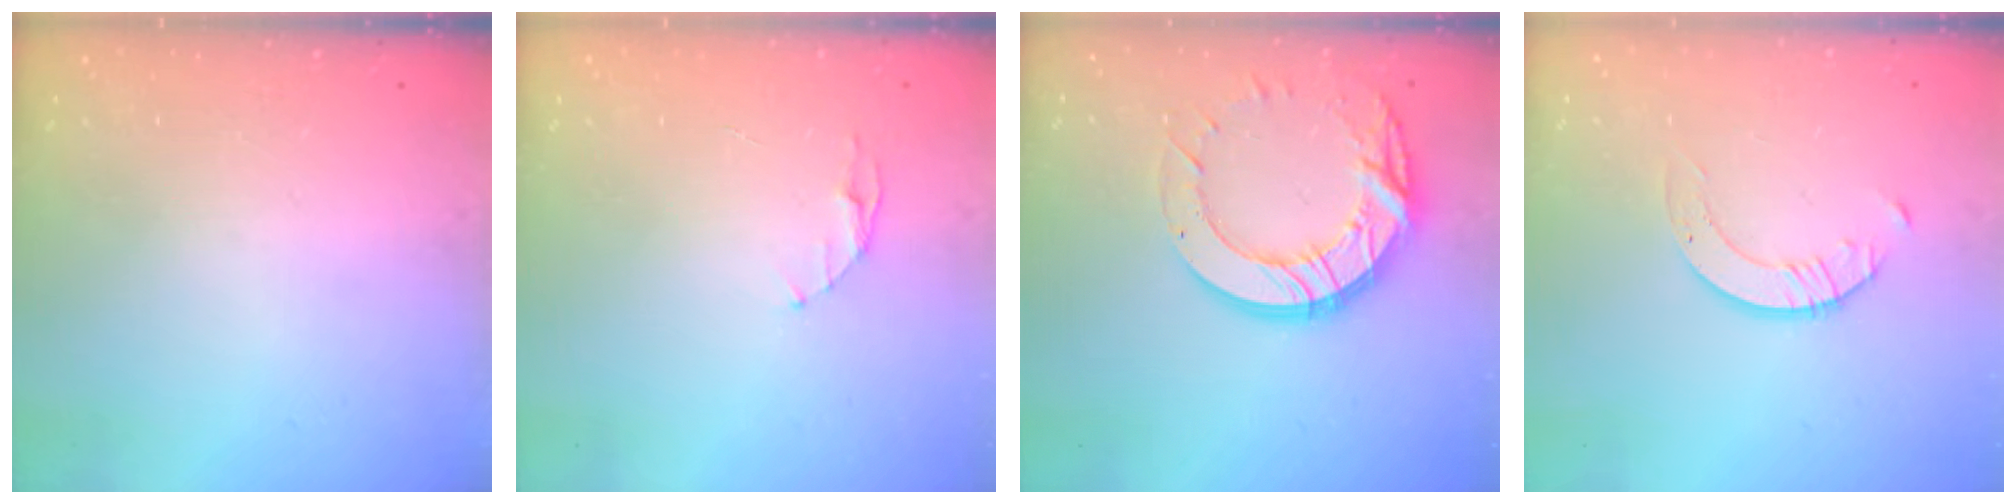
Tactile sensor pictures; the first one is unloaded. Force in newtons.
{"total": 3.9, "press": 3.9, "slide": 0.5}
{"total": 15.8, "press": 15.8, "slide": 1.1}
{"total": 2.1, "press": 2.1, "slide": 0.2}